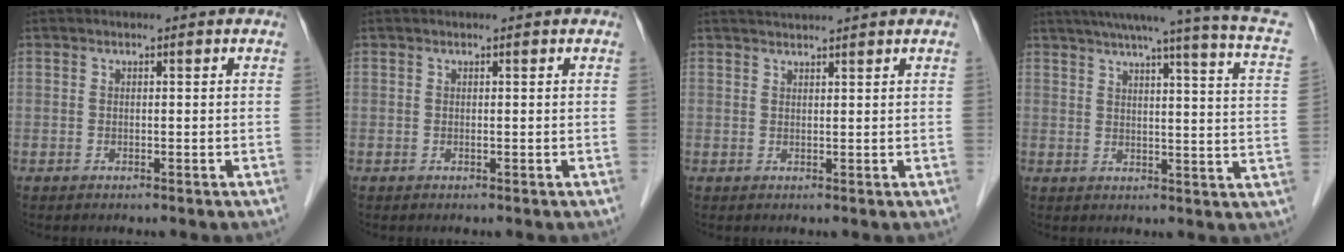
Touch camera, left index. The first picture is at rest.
{"total": 0.0}
{"total": 2.7, "force": [2.5, -0.7, 0.7], "torque": [-0.007, 0.019, 0.048]}
{"total": 19.1, "force": [15.4, -0.9, 11.2], "torque": [-0.167, -0.024, 0.177]}